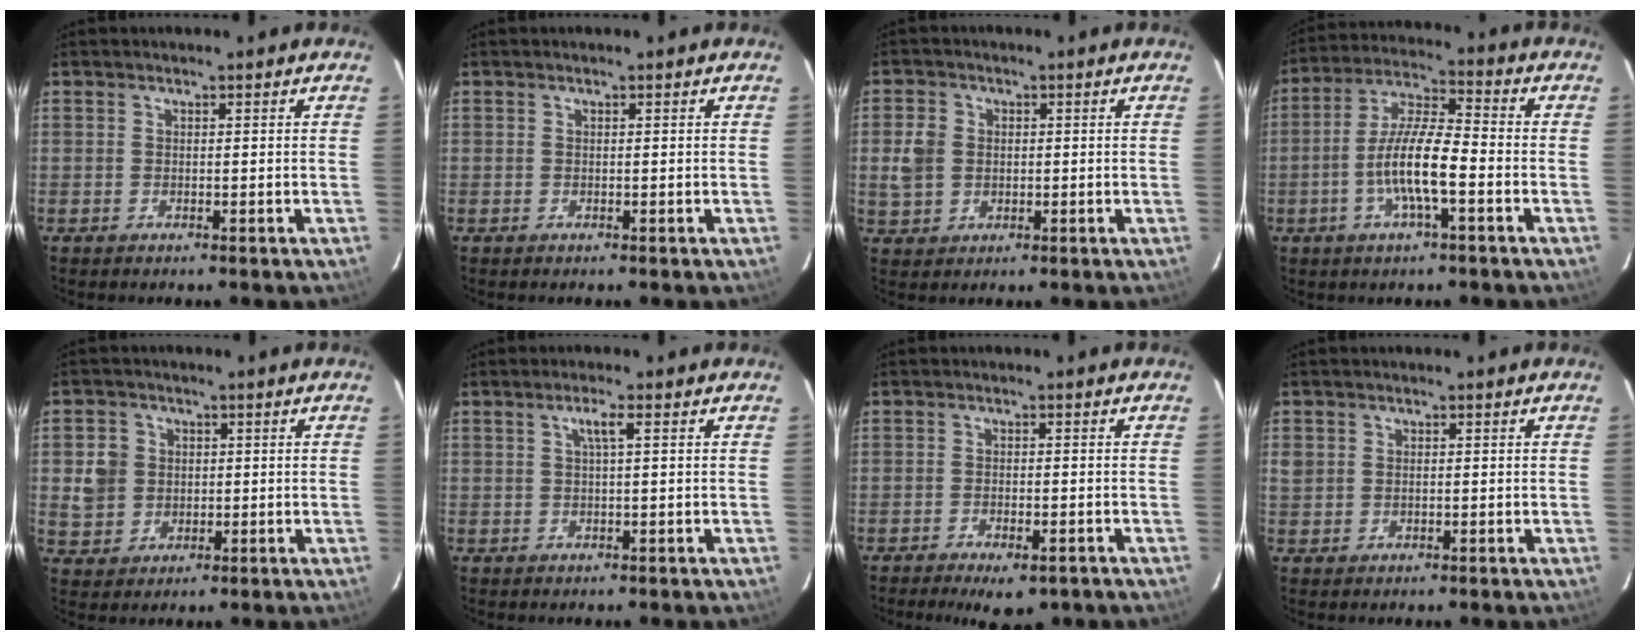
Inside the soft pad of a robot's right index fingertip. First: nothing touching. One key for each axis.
{"total": 0.0}
{"total": 5.2, "fx": 0.0, "fy": 4.5, "fz": 2.5, "tx": -0.056, "ty": 0.008, "tz": 0.004}
{"total": 10.4, "fx": -3.5, "fy": 1.9, "fz": 9.6, "tx": -0.196, "ty": 0.004, "tz": -0.068}
{"total": 6.2, "fx": 0.6, "fy": 5.8, "fz": 1.9, "tx": -0.043, "ty": 0.013, "tz": 0.016}
{"total": 2.1, "fx": 0.5, "fy": -0.2, "fz": 2.0, "tx": -0.038, "ty": 0.002, "tz": 0.010}
{"total": 6.9, "fx": -4.9, "fy": 2.7, "fz": 4.1, "tx": -0.084, "ty": -0.015, "tz": -0.067}
{"total": 3.0, "fx": 0.4, "fy": 2.8, "fz": 1.1, "tx": -0.022, "ty": 0.004, "tz": 0.011}